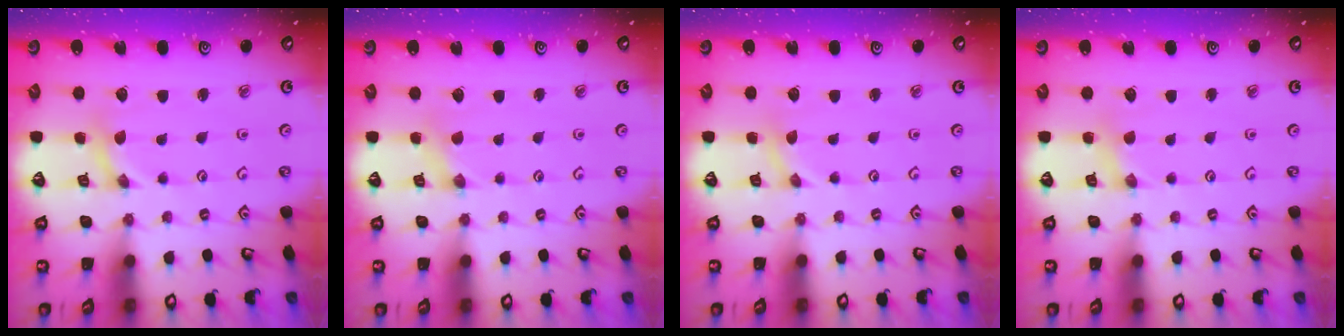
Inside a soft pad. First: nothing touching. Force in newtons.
{"total": 1.5, "press": 1.5, "slide": 0.3}
{"total": 0.0}
{"total": 1.3, "press": 1.3, "slide": 0.2}